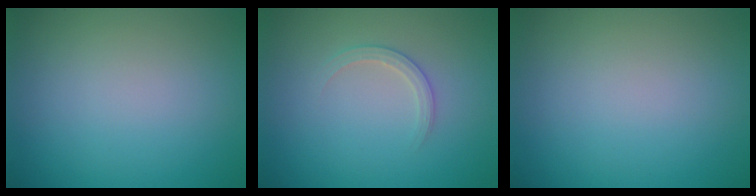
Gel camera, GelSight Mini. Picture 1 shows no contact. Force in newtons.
{"total": 1.6, "press": 1.6, "slide": 0.1}
{"total": 0.0}